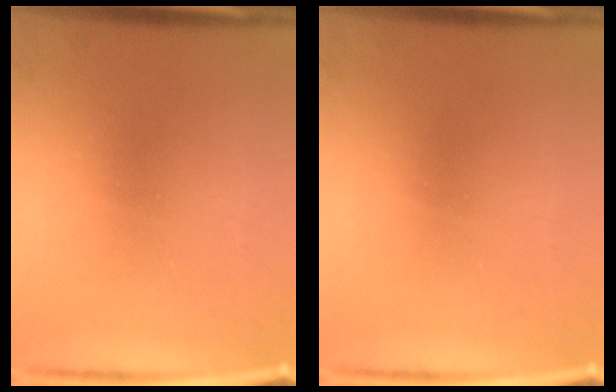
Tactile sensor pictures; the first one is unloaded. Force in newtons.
{"total": 0.0}